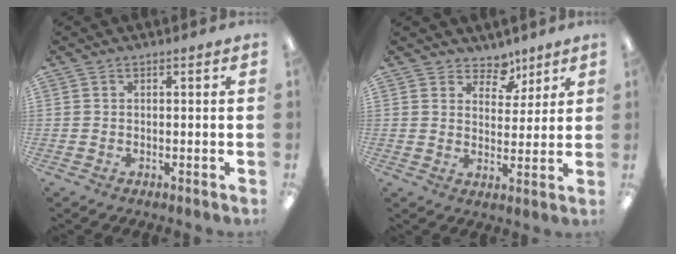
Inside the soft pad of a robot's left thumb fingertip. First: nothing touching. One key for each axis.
{"total": 6.4, "fx": 4.8, "fy": 4.0, "fz": 1.4, "tx": -0.009, "ty": -0.034, "tz": 0.083}